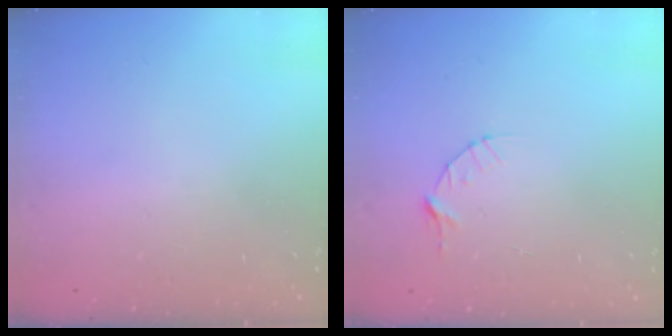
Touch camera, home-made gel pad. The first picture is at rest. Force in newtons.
{"total": 4.1, "press": 4.1, "slide": 0.4}